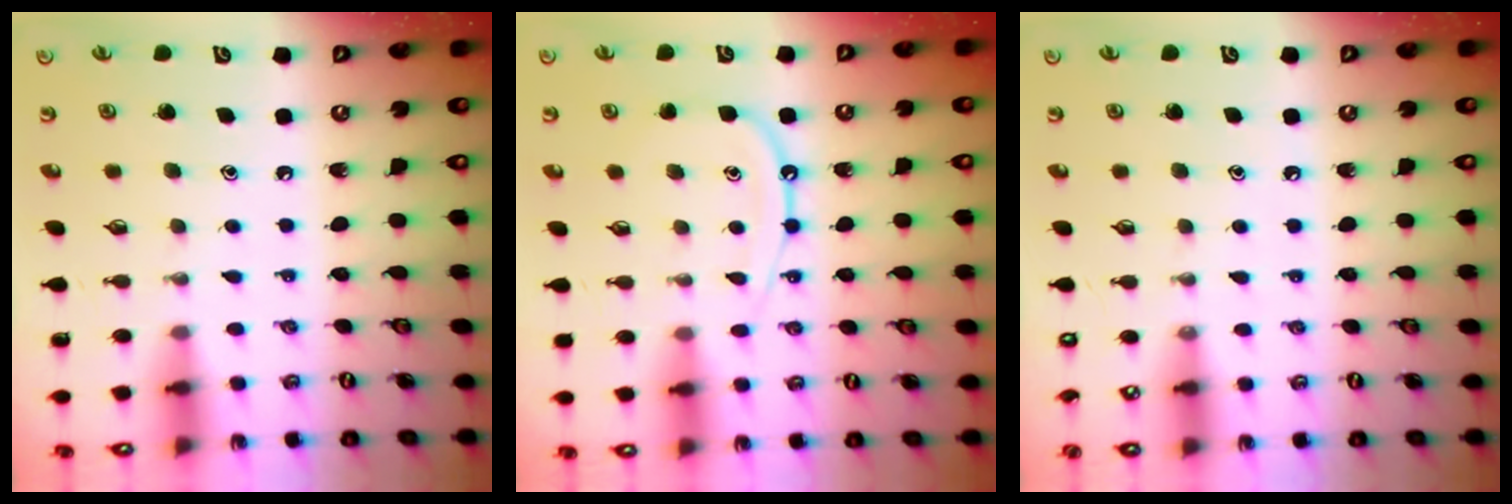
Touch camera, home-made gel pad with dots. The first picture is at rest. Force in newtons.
{"total": 10.7, "press": 10.7, "slide": 0.6}
{"total": 4.1, "press": 4.1, "slide": 0.6}